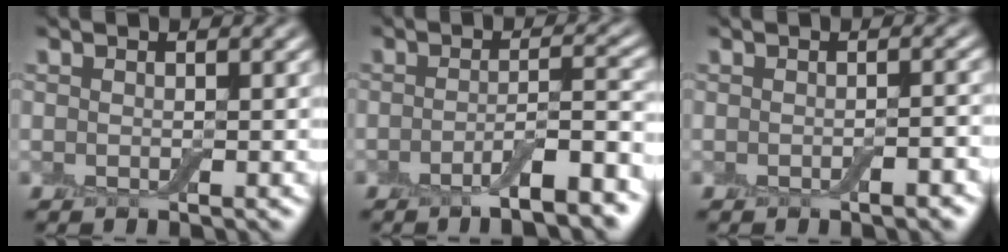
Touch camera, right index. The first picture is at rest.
{"total": 5.5, "force": [-3.0, 1.1, 4.5], "torque": [-0.060, 0.008, -0.054]}
{"total": 1.5, "force": [-0.7, 0.3, 1.3], "torque": [-0.015, 0.002, -0.008]}